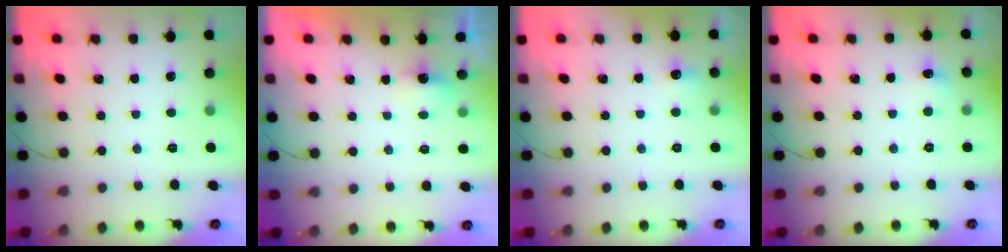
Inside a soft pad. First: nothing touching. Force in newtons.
{"total": 1.8, "press": 1.6, "slide": 0.8}
{"total": 4.9, "press": 4.7, "slide": 1.3}
{"total": 4.8, "press": 4.7, "slide": 1.1}